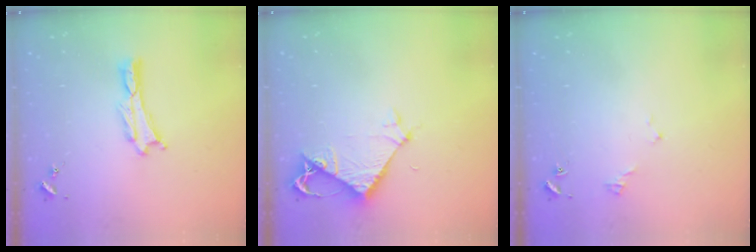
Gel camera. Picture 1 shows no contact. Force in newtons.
{"total": 5.9, "press": 5.8, "slide": 0.5}
{"total": 2.9, "press": 2.9, "slide": 0.3}